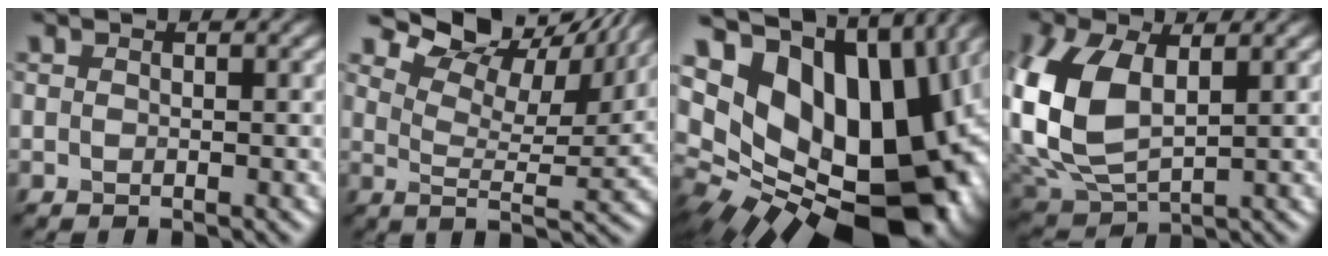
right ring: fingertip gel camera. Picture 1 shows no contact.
{"total": 11.5, "force": [9.2, 3.1, 6.2], "torque": [-0.116, 0.011, 0.138]}
{"total": 20.2, "force": [3.7, 13.1, 15.0], "torque": [-0.221, -0.007, 0.108]}
{"total": 10.4, "force": [1.6, 6.4, 8.0], "torque": [-0.218, -0.004, 0.037]}